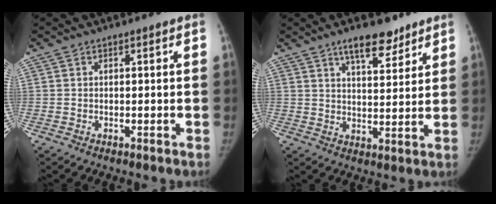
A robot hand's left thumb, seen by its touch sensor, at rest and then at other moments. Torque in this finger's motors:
{"motor_torque": [0.28, -0.18, 1.07, -0.69, 0.05]}